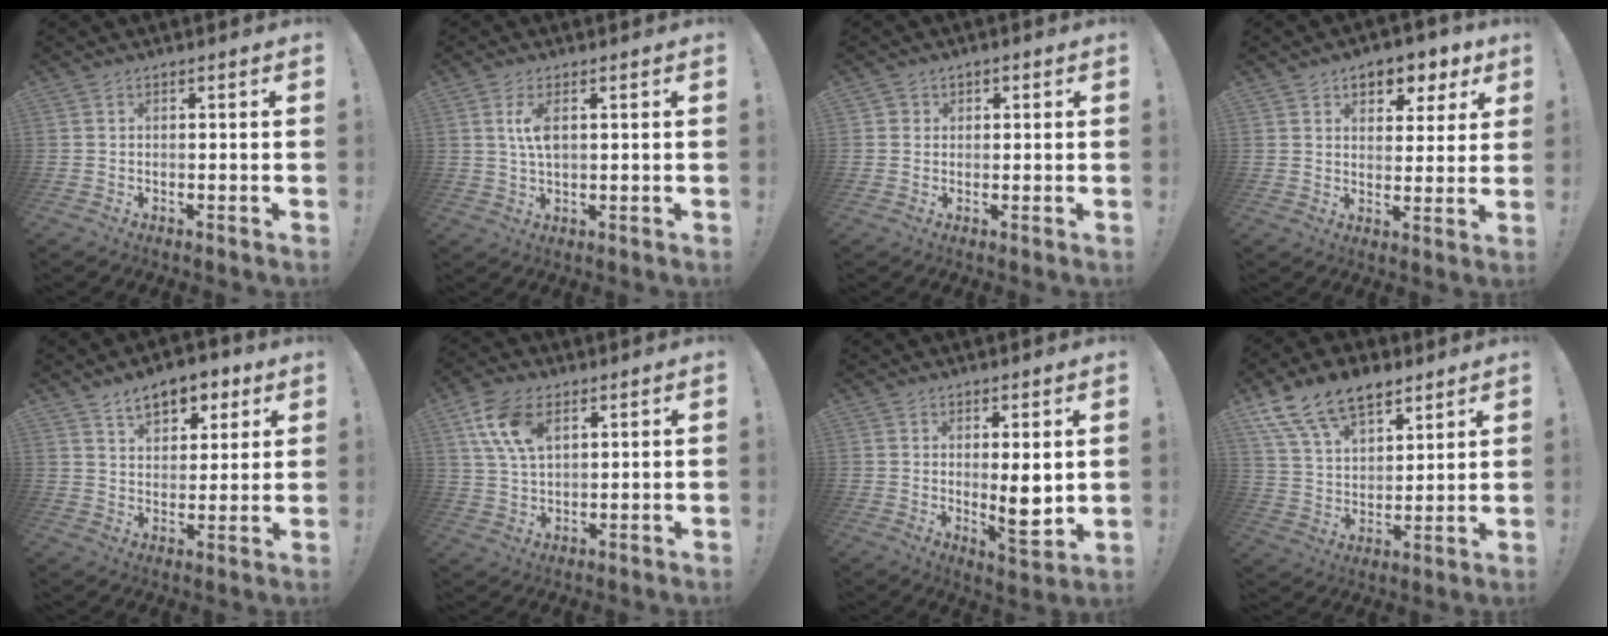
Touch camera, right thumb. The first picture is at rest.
{"total": 5.4, "force": [1.3, 2.4, 4.7], "torque": [-0.092, -0.001, 0.020]}
{"total": 2.0, "force": [0.3, 1.9, 0.3], "torque": [-0.001, 0.002, 0.004]}
{"total": 7.4, "force": [4.3, 5.1, 3.3], "torque": [-0.021, -0.031, 0.074]}
{"total": 10.3, "force": [6.3, 6.2, 5.3], "torque": [-0.071, -0.033, 0.116]}
{"total": 12.1, "force": [5.8, 7.0, 7.9], "torque": [-0.164, -0.006, 0.110]}
{"total": 7.6, "force": [1.3, 2.1, 7.2], "torque": [-0.087, -0.023, 0.023]}
{"total": 15.7, "force": [10.7, 8.6, 7.8], "torque": [-0.144, -0.060, 0.201]}